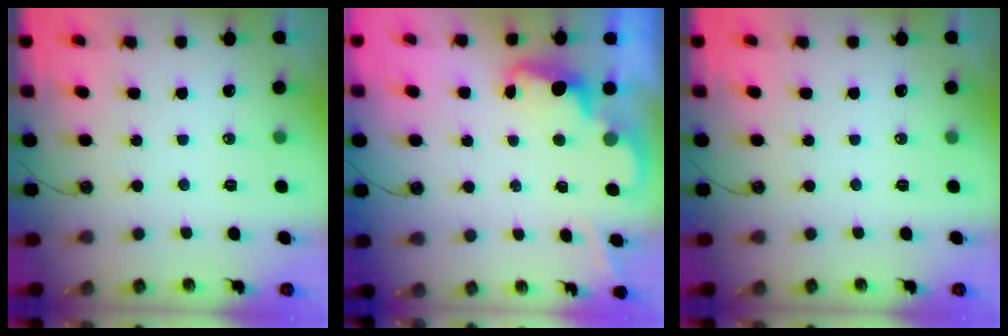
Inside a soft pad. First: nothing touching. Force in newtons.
{"total": 2.4, "press": 2.3, "slide": 0.5}
{"total": 0.0}